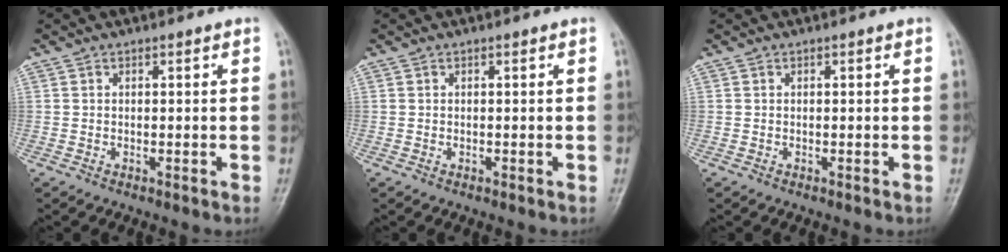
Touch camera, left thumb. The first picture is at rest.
{"total": 0.0}
{"total": 0.0}